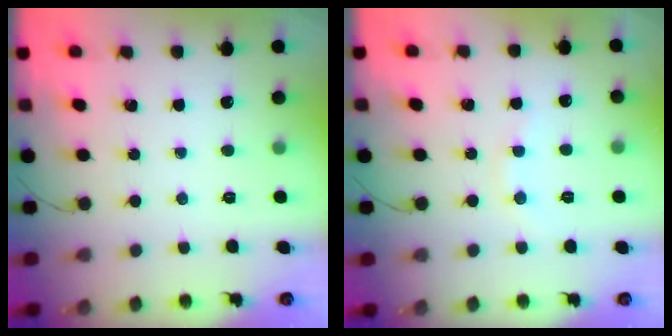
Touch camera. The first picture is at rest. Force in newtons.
{"total": 6.4, "press": 6.3, "slide": 1.3}